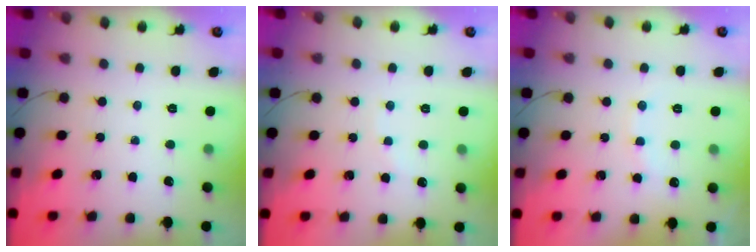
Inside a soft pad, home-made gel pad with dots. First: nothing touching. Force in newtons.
{"total": 2.7, "press": 2.6, "slide": 0.5}
{"total": 7.5, "press": 7.4, "slide": 1.3}